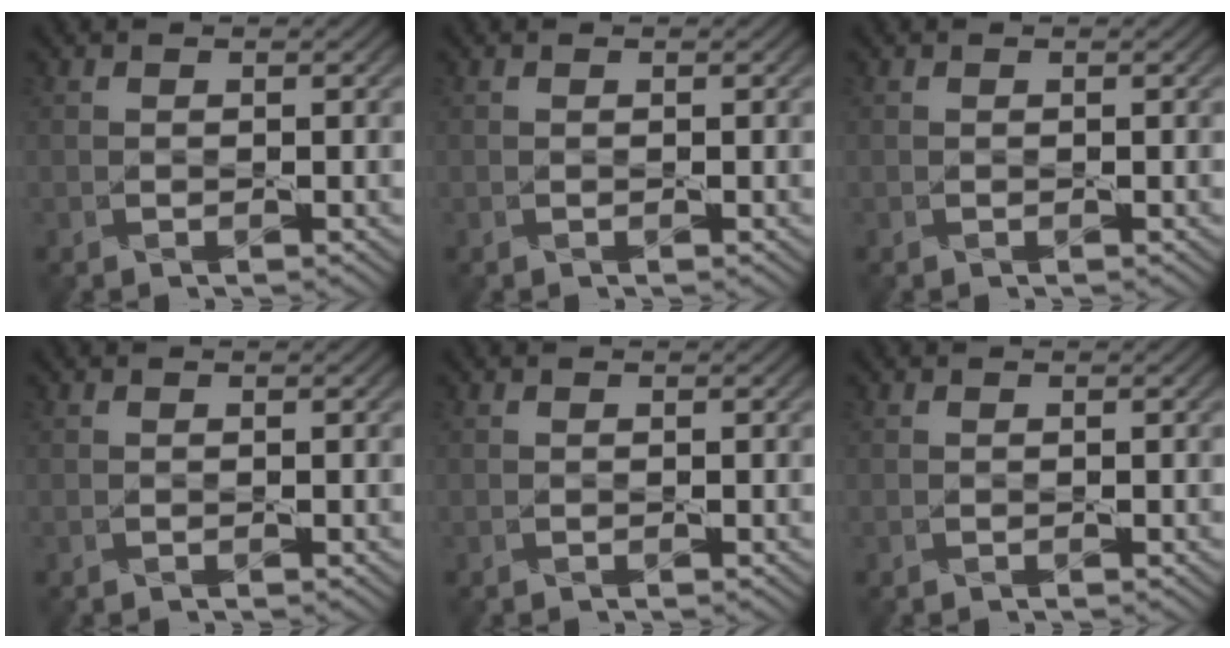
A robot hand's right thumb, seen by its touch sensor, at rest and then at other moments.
{"total": 0.0}
{"total": 0.0}
{"total": 0.0}
{"total": 0.0}
{"total": 0.0}